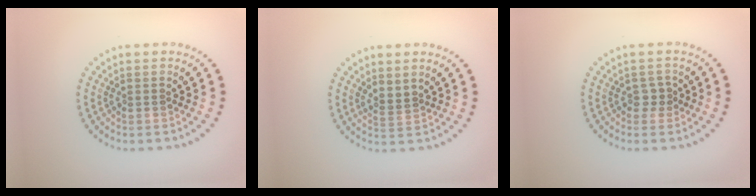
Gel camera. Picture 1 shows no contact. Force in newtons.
{"total": 1.2, "press": 0.7, "slide": 1.0}
{"total": 1.0, "press": 0.8, "slide": 0.6}